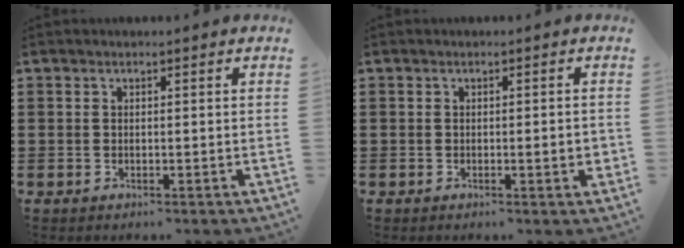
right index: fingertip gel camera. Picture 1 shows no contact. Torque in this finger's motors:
{"motor_torque": [1.37, 0.31, 0.08, 0.04]}